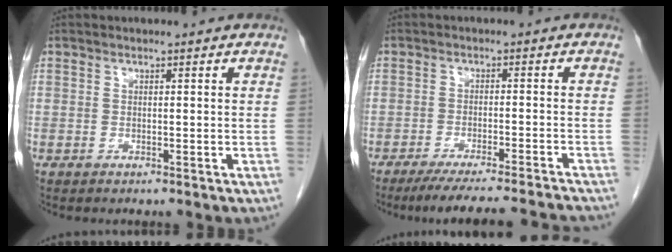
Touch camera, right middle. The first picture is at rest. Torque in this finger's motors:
{"motor_torque": [0.10, -0.08, 0.08, 0.04]}